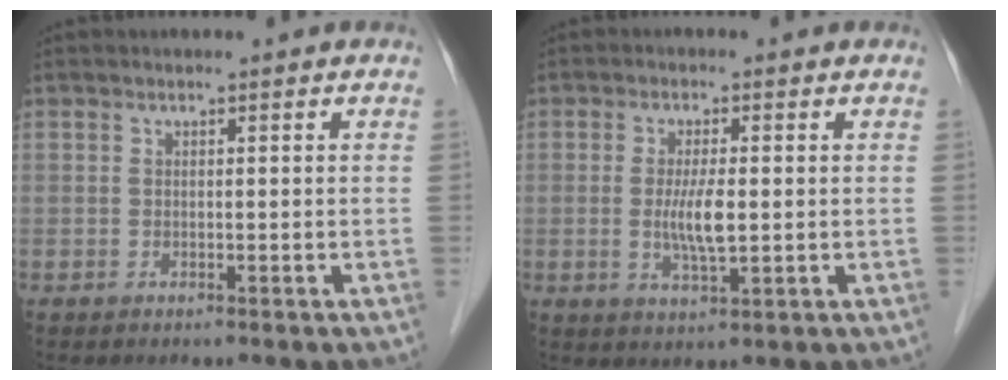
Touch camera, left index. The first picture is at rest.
{"total": 4.9, "force": [-0.1, 0.8, 4.9], "torque": [-0.099, -0.009, -0.002]}